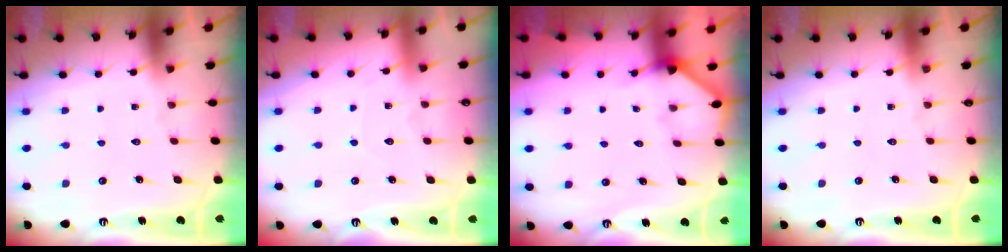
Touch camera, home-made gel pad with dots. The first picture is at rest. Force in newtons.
{"total": 3.0, "press": 3.0, "slide": 0.4}
{"total": 2.6, "press": 2.6, "slide": 0.4}
{"total": 0.0}